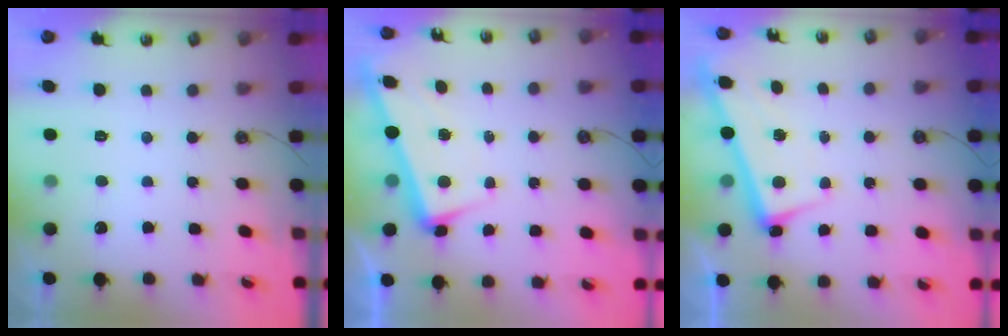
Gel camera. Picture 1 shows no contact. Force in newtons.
{"total": 3.1, "press": 3.0, "slide": 1.0}
{"total": 2.7, "press": 2.7, "slide": 0.4}